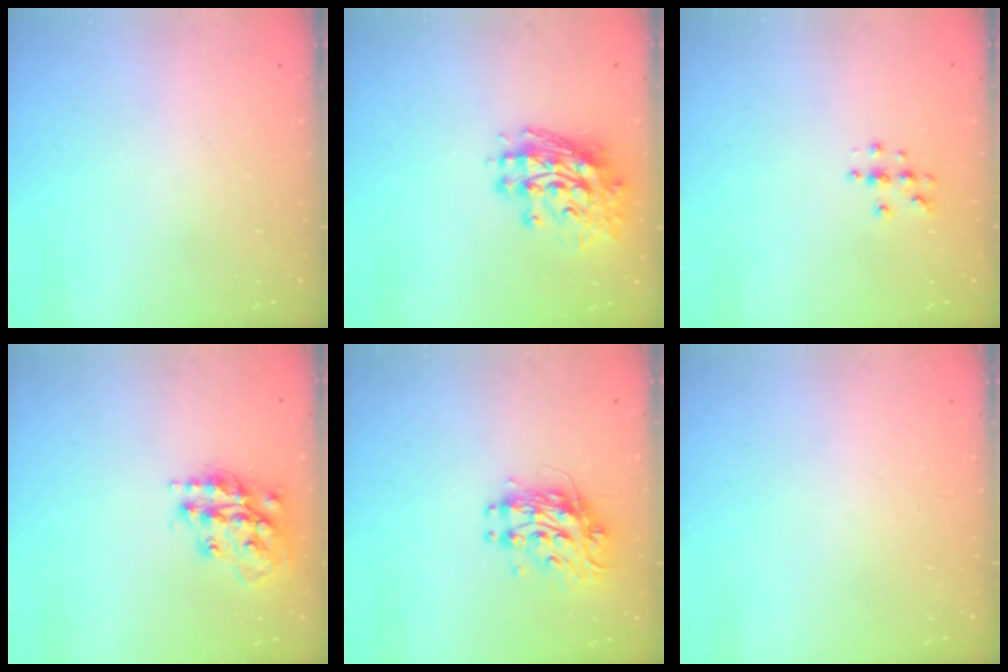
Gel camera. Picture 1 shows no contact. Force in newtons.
{"total": 11.8, "press": 11.7, "slide": 1.3}
{"total": 4.2, "press": 4.2, "slide": 0.5}
{"total": 16.1, "press": 16.0, "slide": 1.3}
{"total": 10.3, "press": 10.3, "slide": 1.0}
{"total": 0.0}